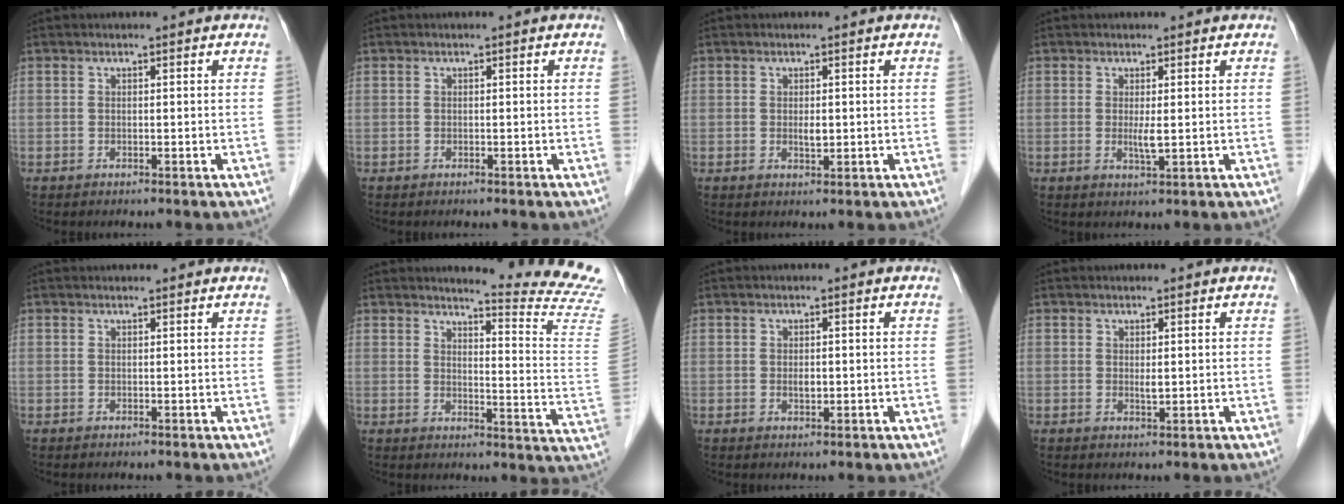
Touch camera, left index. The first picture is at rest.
{"total": 0.0}
{"total": 1.4, "force": [-0.1, 0.7, 1.3], "torque": [-0.020, -0.006, 0.000]}
{"total": 1.9, "force": [0.0, 0.2, 1.9], "torque": [-0.038, -0.008, 0.003]}
{"total": 1.7, "force": [1.6, 0.4, 0.2], "torque": [-0.009, 0.020, 0.023]}
{"total": 14.6, "force": [14.1, -3.0, 2.5], "torque": [-0.041, -0.151, 0.149]}
{"total": 1.3, "force": [-0.2, 0.7, 1.0], "torque": [-0.017, -0.004, -0.002]}
{"total": 1.0, "force": [0.2, 0.4, 1.0], "torque": [-0.017, -0.006, 0.004]}